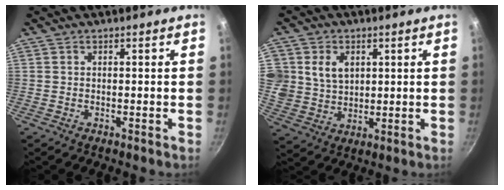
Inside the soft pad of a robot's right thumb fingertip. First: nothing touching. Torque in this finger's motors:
{"motor_torque": [0.02, 0.31, 0.04, 0.11, 0.15]}